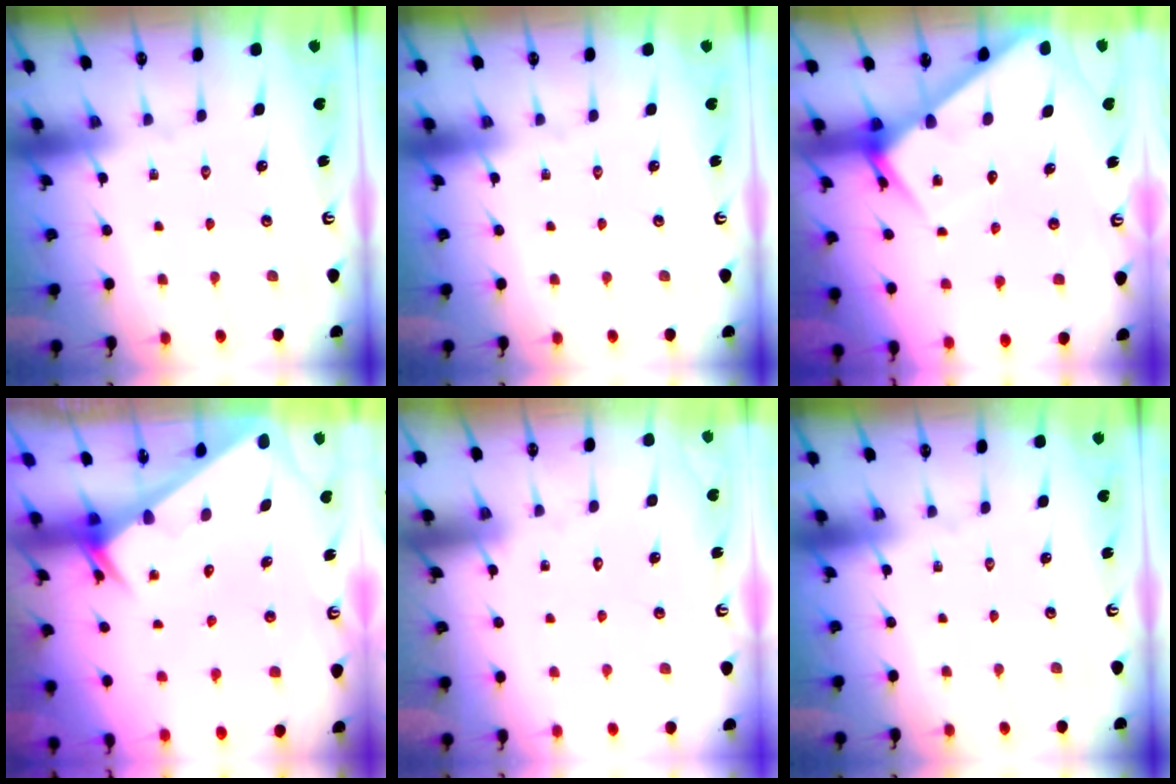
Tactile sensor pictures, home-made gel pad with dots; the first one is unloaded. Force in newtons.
{"total": 0.0}
{"total": 6.1, "press": 6.1, "slide": 0.4}
{"total": 2.8, "press": 2.8, "slide": 0.0}
{"total": 2.8, "press": 2.8, "slide": 0.2}
{"total": 0.0}